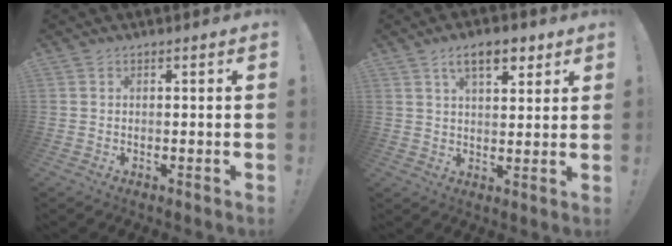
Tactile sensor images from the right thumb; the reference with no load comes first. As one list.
[{"total": 9.0, "force": [5.0, 4.0, 6.3], "torque": [-0.089, -0.009, 0.086]}]